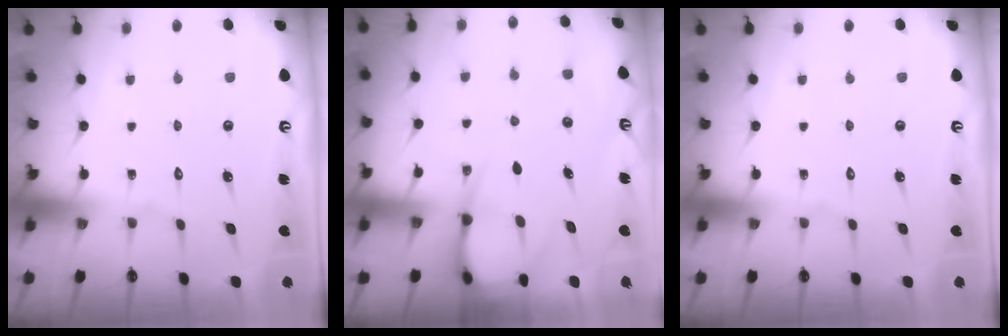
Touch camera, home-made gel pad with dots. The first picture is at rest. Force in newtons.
{"total": 8.2, "press": 8.2, "slide": 0.9}
{"total": 0.0}